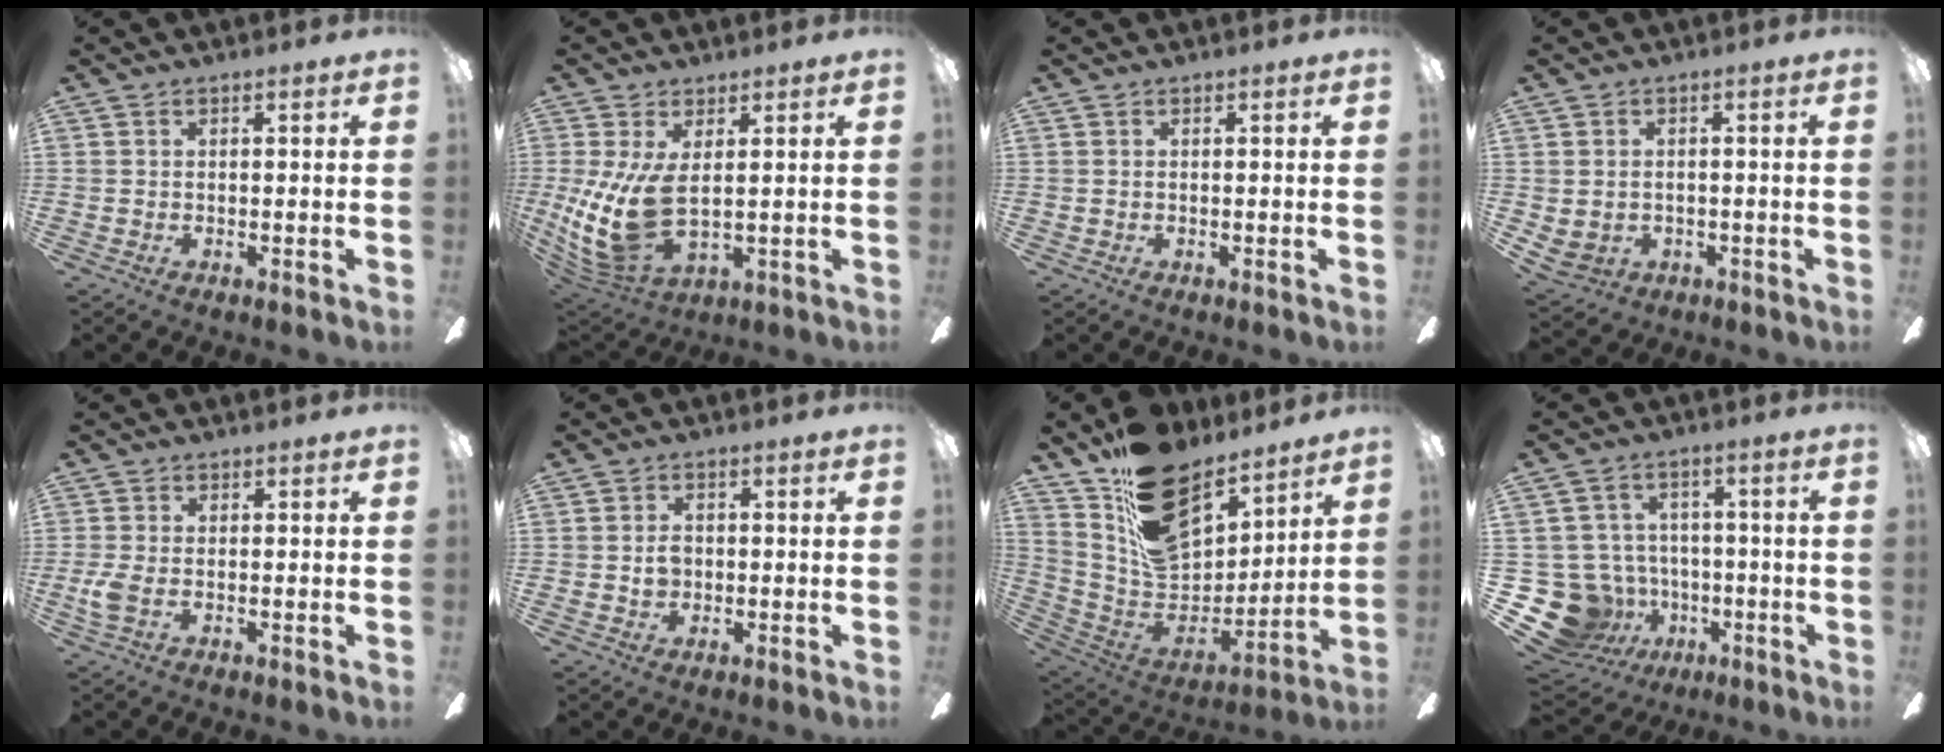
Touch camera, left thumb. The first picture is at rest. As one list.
[{"total": 13.4, "force": [1.4, 6.9, 11.5], "torque": [-0.254, -0.024, 0.029]}, {"total": 0.0}, {"total": 2.4, "force": [0.4, 2.3, 0.8], "torque": [-0.019, 0.001, 0.008]}, {"total": 3.4, "force": [-0.6, 1.9, 2.7], "torque": [-0.058, 0.002, -0.012]}, {"total": 3.5, "force": [-0.1, 2.9, 2.0], "torque": [-0.023, 0.002, -0.005]}, {"total": 19.8, "force": [13.1, 11.5, 9.4], "torque": [-0.172, -0.088, 0.249]}, {"total": 15.1, "force": [-4.4, 13.5, 5.2], "torque": [-0.136, 0.024, -0.052]}]